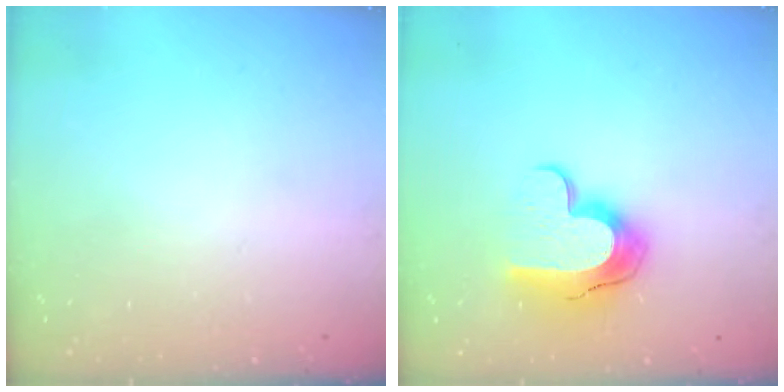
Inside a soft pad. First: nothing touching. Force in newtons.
{"total": 12.5, "press": 12.5, "slide": 0.7}